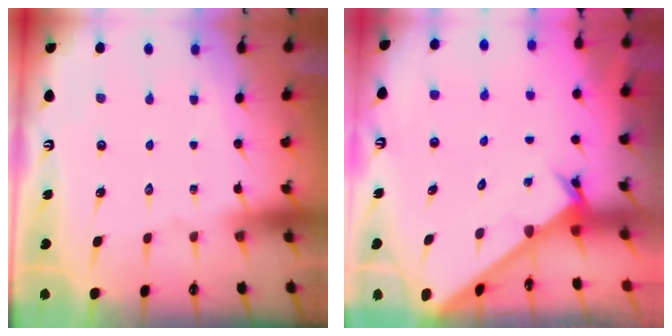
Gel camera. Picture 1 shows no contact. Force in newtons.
{"total": 2.6, "press": 2.6, "slide": 0.3}